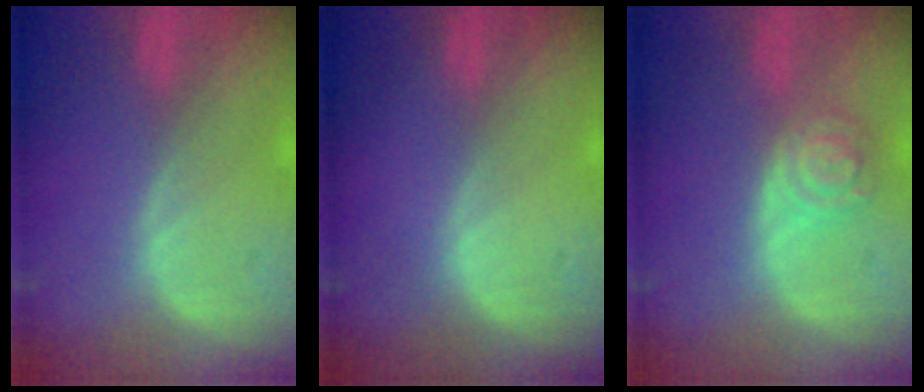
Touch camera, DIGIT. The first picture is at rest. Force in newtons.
{"total": 0.0}
{"total": 5.2, "press": 4.6, "slide": 2.4}